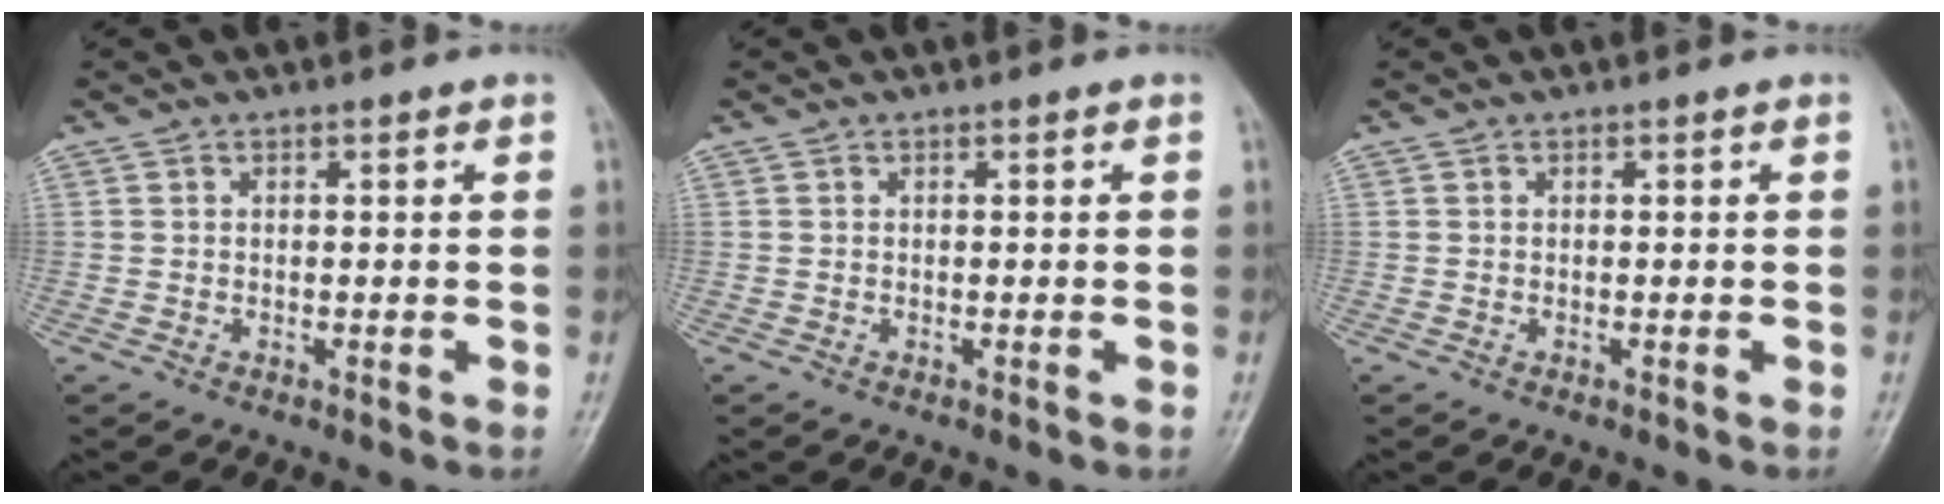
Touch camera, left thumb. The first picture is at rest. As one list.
[{"total": 0.0}, {"total": 0.0}]